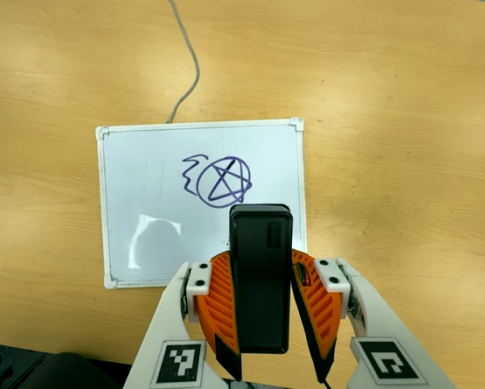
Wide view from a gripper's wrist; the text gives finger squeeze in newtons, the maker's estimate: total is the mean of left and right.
{"total": 8.5, "left": 7.0, "right": 10.0}